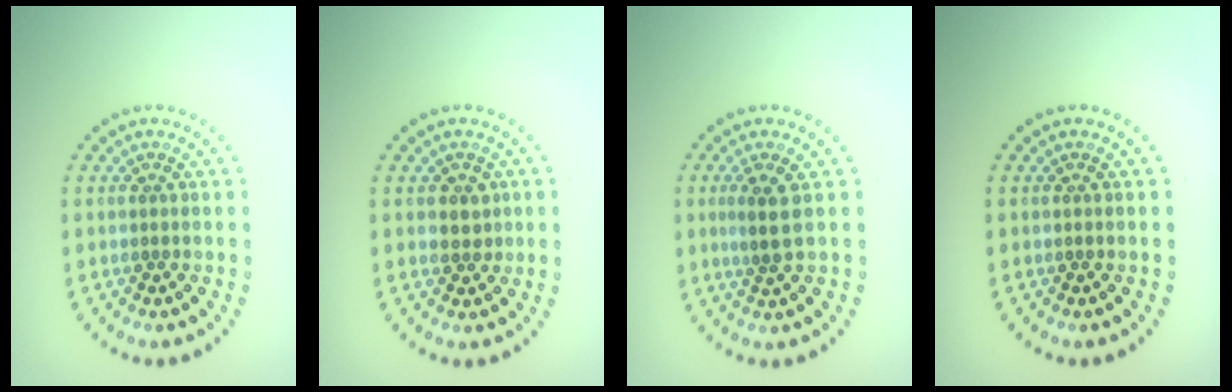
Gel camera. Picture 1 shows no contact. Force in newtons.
{"total": 1.5, "press": 1.4, "slide": 0.5}
{"total": 2.0, "press": 1.8, "slide": 1.0}
{"total": 0.0}